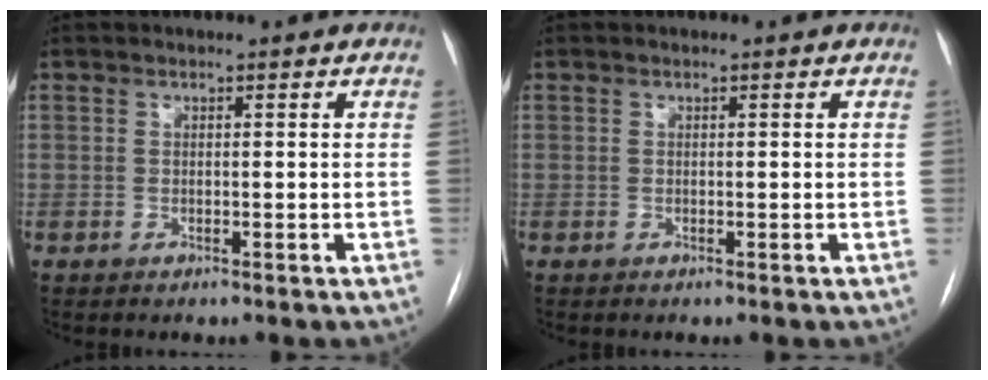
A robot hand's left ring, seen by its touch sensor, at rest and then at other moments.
{"total": 0.0}